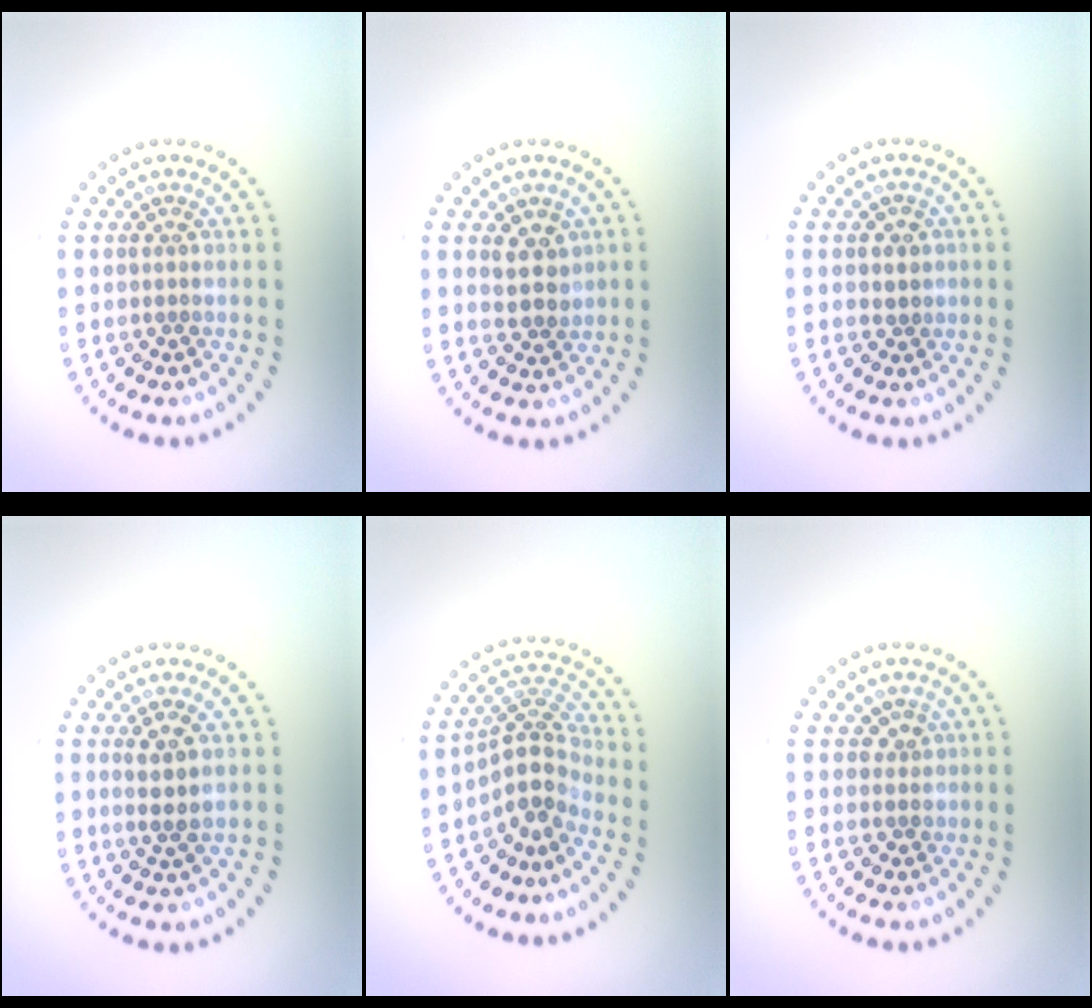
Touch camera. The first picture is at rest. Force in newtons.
{"total": 2.6, "press": 2.4, "slide": 1.1}
{"total": 1.1, "press": 0.9, "slide": 0.6}
{"total": 2.3, "press": 2.1, "slide": 0.8}
{"total": 3.7, "press": 2.6, "slide": 2.6}
{"total": 1.4, "press": 1.1, "slide": 0.9}